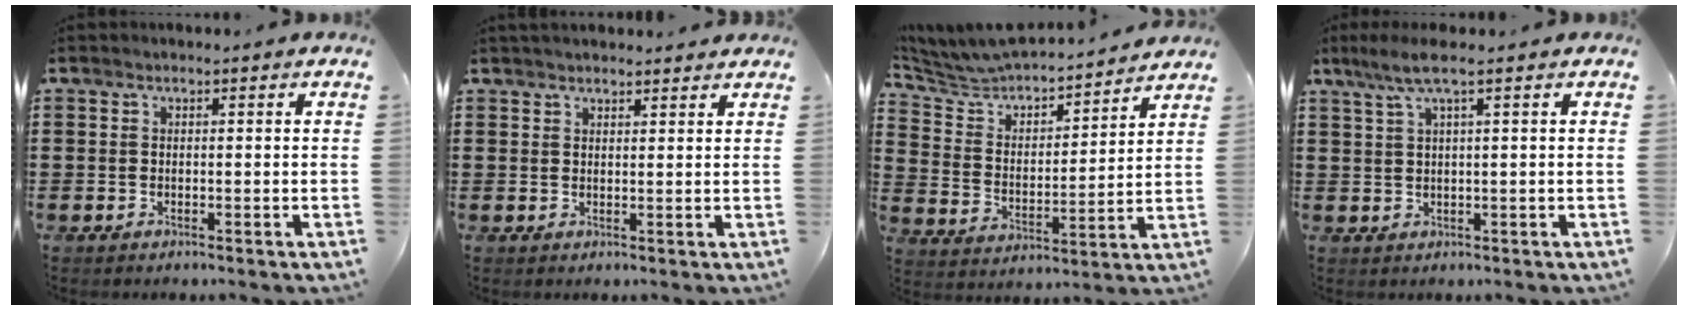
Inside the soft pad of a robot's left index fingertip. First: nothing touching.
{"total": 1.7, "force": [1.7, 0.2, 0.3], "torque": [-0.009, 0.003, 0.033]}
{"total": 5.2, "force": [5.1, 1.0, 0.4], "torque": [-0.042, -0.045, 0.079]}
{"total": 3.8, "force": [1.9, 0.2, 3.3], "torque": [-0.075, 0.000, 0.030]}